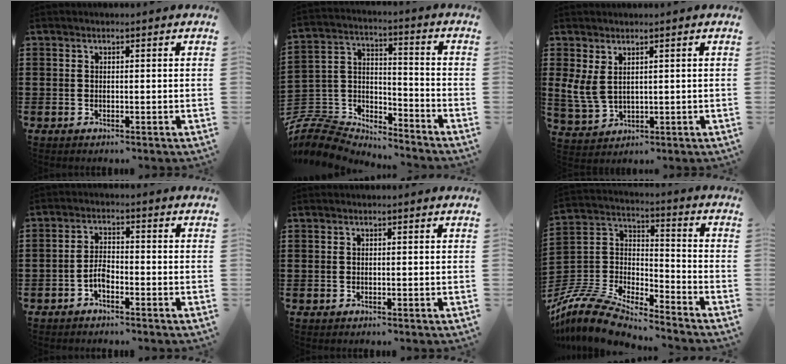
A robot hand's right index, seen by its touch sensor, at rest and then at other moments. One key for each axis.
{"total": 7.8, "fx": -7.2, "fy": 2.6, "fz": 1.3, "tx": -0.057, "ty": -0.003, "tz": -0.148}
{"total": 3.7, "fx": 1.5, "fy": 2.1, "fz": 2.7, "tx": -0.081, "ty": -0.003, "tz": 0.024}
{"total": 3.1, "fx": -1.8, "fy": 1.4, "fz": 2.1, "tx": -0.048, "ty": 0.006, "tz": -0.038}
{"total": 0.0}
{"total": 9.8, "fx": -9.1, "fy": 2.0, "fz": 3.0, "tx": -0.090, "ty": -0.001, "tz": -0.187}